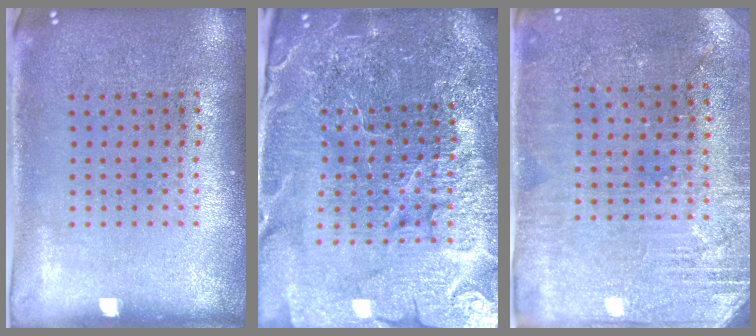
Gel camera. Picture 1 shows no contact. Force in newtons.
{"total": 6.1, "press": 5.4, "slide": 2.8}
{"total": 2.8, "press": 2.7, "slide": 0.6}